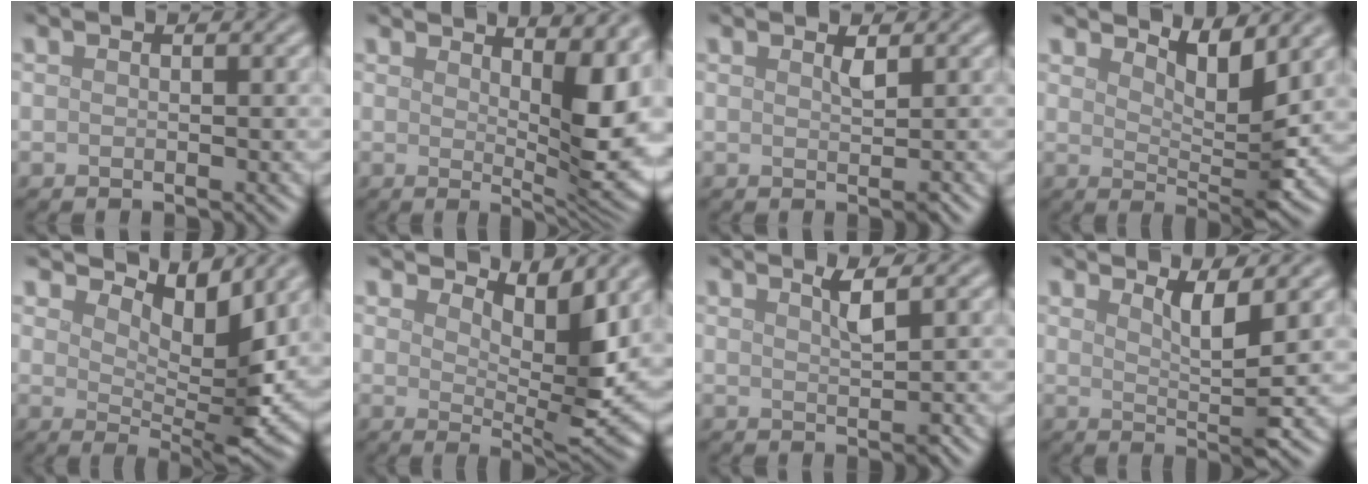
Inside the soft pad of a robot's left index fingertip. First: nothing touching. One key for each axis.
{"total": 8.2, "fx": 2.6, "fy": 2.3, "fz": 7.4, "tx": -0.078, "ty": 0.000, "tz": 0.039}
{"total": 1.0, "fx": 0.6, "fy": 0.1, "fz": 0.8, "tx": -0.013, "ty": -0.001, "tz": 0.009}
{"total": 4.4, "fx": 2.7, "fy": 1.1, "fz": 3.3, "tx": -0.058, "ty": -0.014, "tz": 0.046}
{"total": 6.6, "fx": 4.0, "fy": 2.2, "fz": 4.8, "tx": -0.075, "ty": -0.008, "tz": 0.066}
{"total": 6.1, "fx": 3.4, "fy": 1.9, "fz": 4.7, "tx": -0.078, "ty": -0.014, "tz": 0.057}
{"total": 1.9, "fx": 1.0, "fy": 0.3, "fz": 1.6, "tx": -0.024, "ty": 0.002, "tz": 0.016}
{"total": 3.5, "fx": 1.6, "fy": 0.6, "fz": 3.1, "tx": -0.048, "ty": -0.009, "tz": 0.029}